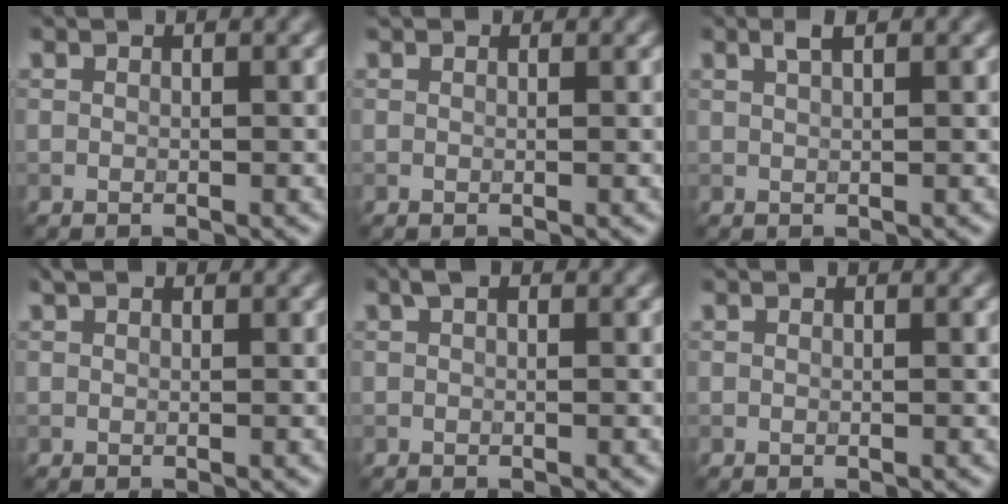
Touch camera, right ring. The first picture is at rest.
{"total": 0.7, "force": [0.7, 0.3, 0.1], "torque": [-0.006, 0.000, 0.010]}
{"total": 1.1, "force": [0.6, 0.2, 0.8], "torque": [-0.016, 0.001, 0.013]}
{"total": 0.9, "force": [0.7, 0.5, 0.4], "torque": [-0.008, 0.004, 0.016]}
{"total": 0.8, "force": [0.2, 0.5, 0.6], "torque": [-0.012, 0.004, 0.004]}
{"total": 0.0}